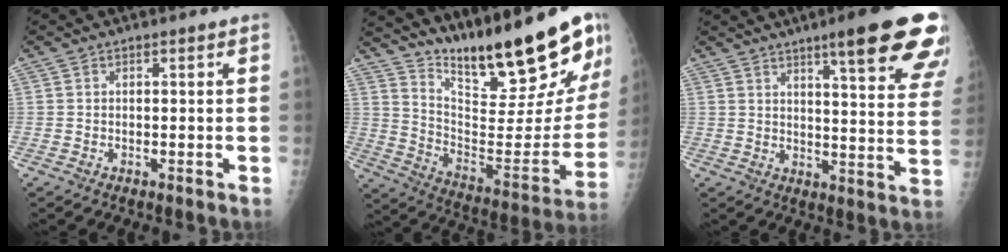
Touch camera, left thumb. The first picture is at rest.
{"total": 27.7, "force": [21.0, 5.7, 17.2], "torque": [-0.232, -0.117, 0.318]}
{"total": 24.4, "force": [15.0, 3.4, 19.0], "torque": [-0.238, -0.053, 0.197]}